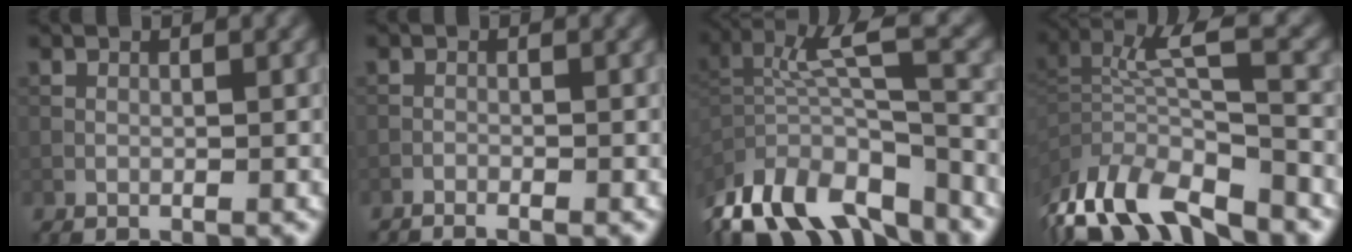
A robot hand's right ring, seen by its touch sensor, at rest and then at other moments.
{"total": 1.2, "force": [-1.1, -0.1, 0.5], "torque": [-0.020, 0.003, -0.024]}
{"total": 12.8, "force": [-7.3, 4.9, 9.4], "torque": [-0.194, 0.006, -0.118]}
{"total": 10.0, "force": [-5.9, 3.4, 7.3], "torque": [-0.143, 0.003, -0.104]}